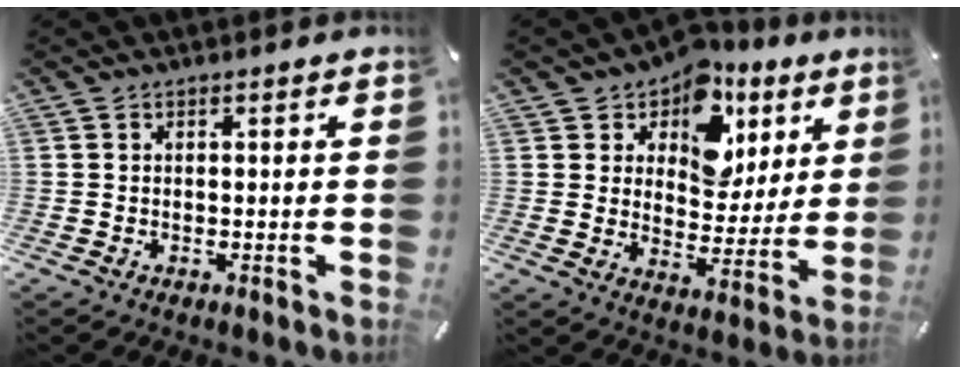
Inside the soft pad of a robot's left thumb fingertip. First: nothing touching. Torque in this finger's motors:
{"motor_torque": [1.68, 1.71, 1.41, -1.36, 0.35]}